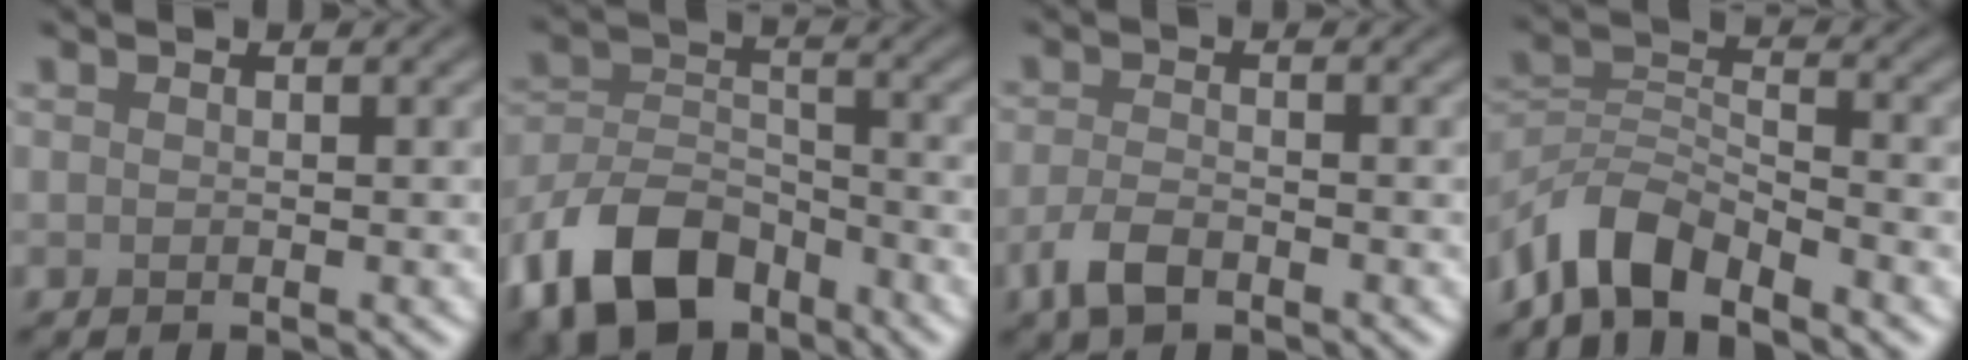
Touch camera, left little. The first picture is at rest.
{"total": 9.6, "force": [-6.3, 5.3, 4.9], "torque": [-0.094, -0.003, -0.130]}
{"total": 2.9, "force": [-1.7, 1.3, 1.9], "torque": [-0.044, -0.003, -0.040]}
{"total": 5.4, "force": [-4.6, 1.8, 2.3], "torque": [-0.038, 0.002, -0.098]}